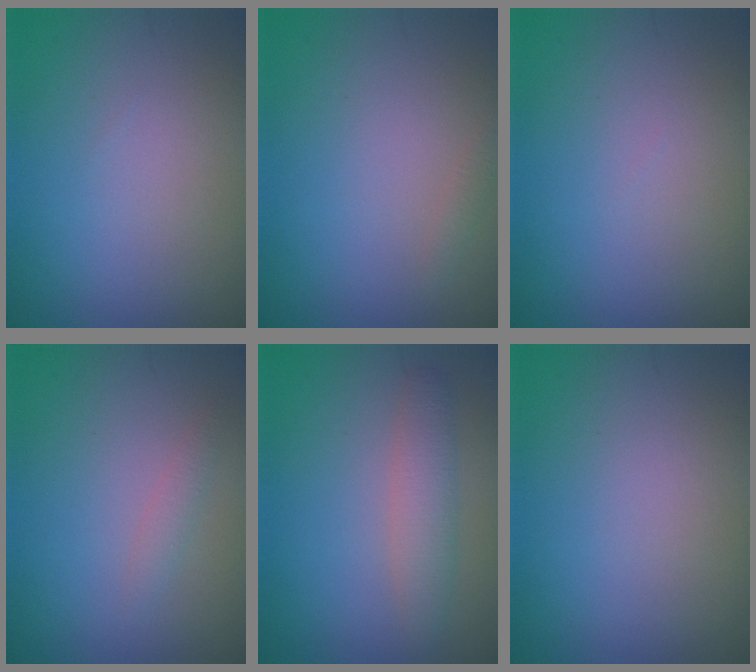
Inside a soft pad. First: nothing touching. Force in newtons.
{"total": 0.6, "press": 0.6, "slide": 0.0}
{"total": 0.0}
{"total": 0.9, "press": 0.9, "slide": 0.1}
{"total": 2.4, "press": 2.4, "slide": 0.0}
{"total": 0.0}